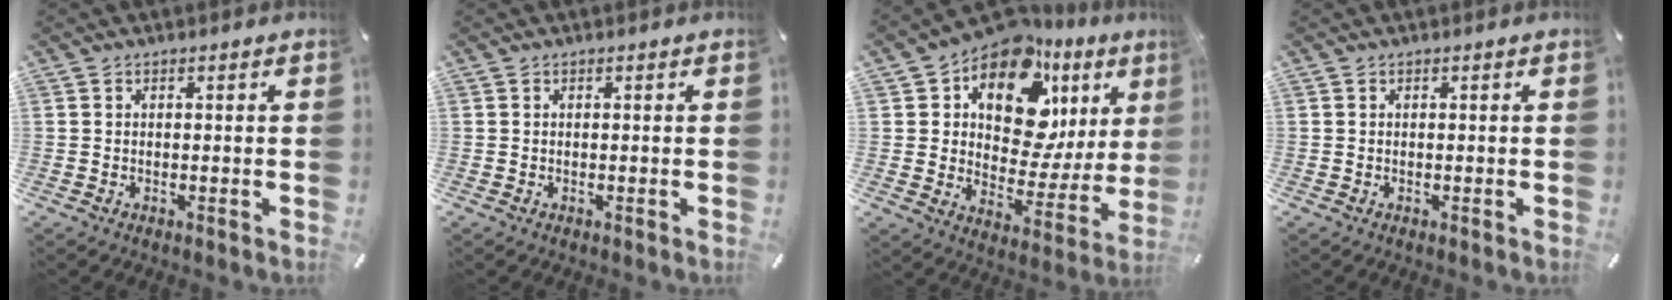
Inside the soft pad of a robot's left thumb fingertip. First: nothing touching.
{"total": 0.0}
{"total": 16.4, "force": [8.6, 10.1, 9.6], "torque": [-0.155, -0.065, 0.152]}
{"total": 0.0}